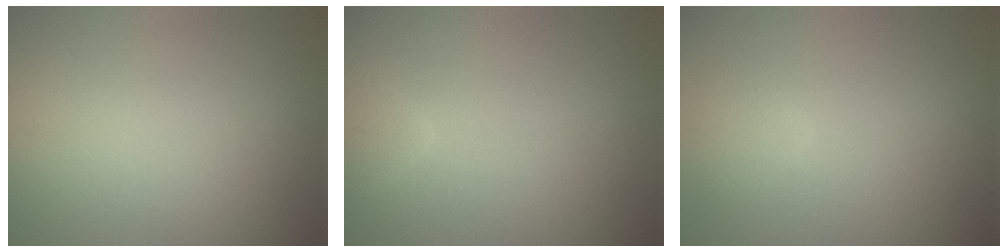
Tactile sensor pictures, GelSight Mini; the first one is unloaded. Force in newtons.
{"total": 1.7, "press": 1.7, "slide": 0.1}
{"total": 1.2, "press": 1.2, "slide": 0.1}